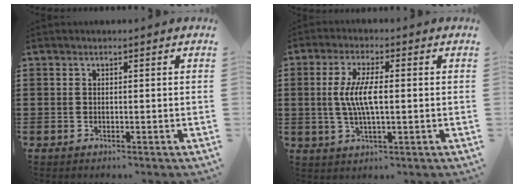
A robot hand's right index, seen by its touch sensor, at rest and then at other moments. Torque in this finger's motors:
{"motor_torque": [1.39, -0.43, 0.67, 0.21]}